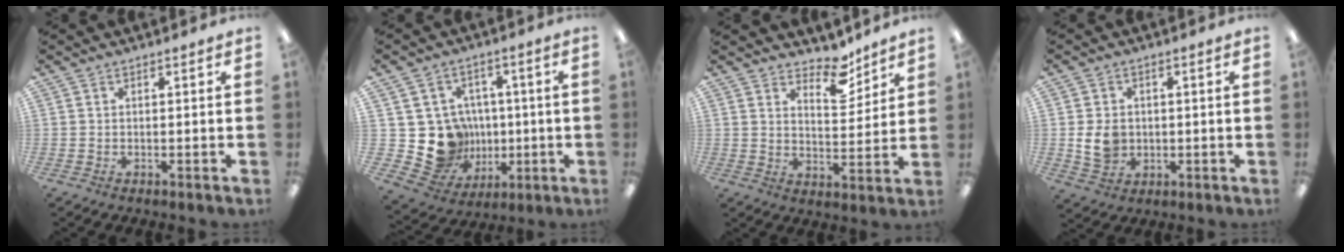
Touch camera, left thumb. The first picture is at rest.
{"total": 14.7, "force": [-1.3, 13.7, 5.0], "torque": [-0.115, 0.004, 0.008]}
{"total": 9.2, "force": [7.2, 4.1, 4.0], "torque": [-0.046, -0.049, 0.124]}
{"total": 6.4, "force": [-0.3, 5.3, 3.6], "torque": [-0.063, 0.002, -0.005]}